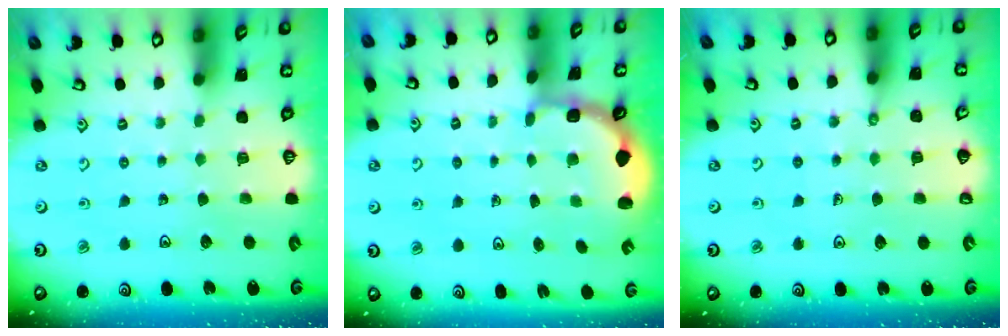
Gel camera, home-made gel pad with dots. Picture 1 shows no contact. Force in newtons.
{"total": 2.4, "press": 1.8, "slide": 1.6}
{"total": 1.7, "press": 1.7, "slide": 0.2}